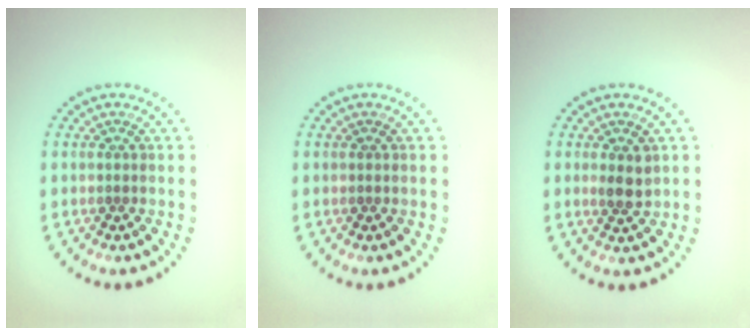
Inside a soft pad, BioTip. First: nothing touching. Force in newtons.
{"total": 0.0}
{"total": 1.9, "press": 1.7, "slide": 0.8}